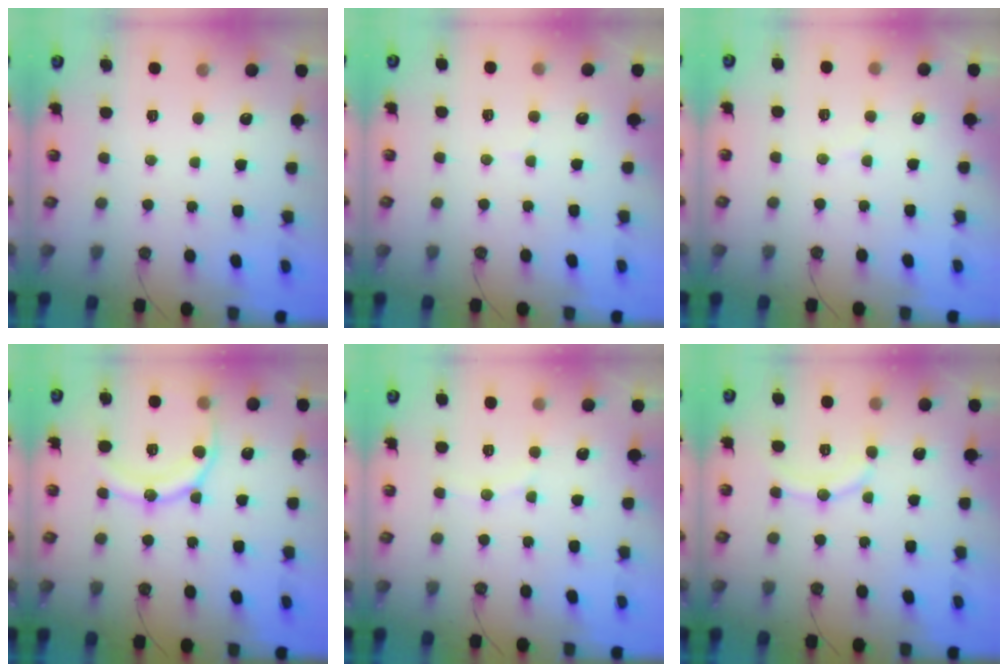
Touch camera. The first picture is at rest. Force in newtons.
{"total": 3.2, "press": 3.1, "slide": 0.7}
{"total": 2.9, "press": 2.7, "slide": 1.1}
{"total": 15.1, "press": 15.0, "slide": 1.8}
{"total": 5.3, "press": 5.2, "slide": 1.2}
{"total": 8.8, "press": 8.7, "slide": 0.7}